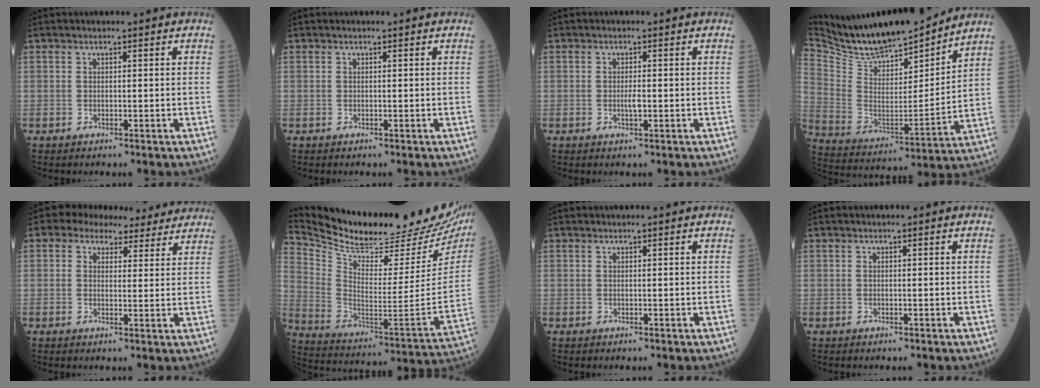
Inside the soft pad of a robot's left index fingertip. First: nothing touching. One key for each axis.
{"total": 0.0}
{"total": 1.5, "fx": -0.7, "fy": 0.3, "fz": 1.2, "tx": -0.027, "ty": -0.005, "tz": -0.012}
{"total": 17.7, "fx": 16.6, "fy": 2.4, "fz": 5.8, "tx": -0.122, "ty": -0.025, "tz": 0.287}
{"total": 10.0, "fx": 8.4, "fy": 4.8, "fz": 2.7, "tx": -0.019, "ty": 0.026, "tz": 0.086}
{"total": 29.0, "fx": 26.1, "fy": 5.1, "fz": 11.5, "tx": -0.208, "ty": -0.090, "tz": 0.369}
{"total": 0.0}
{"total": 0.0}